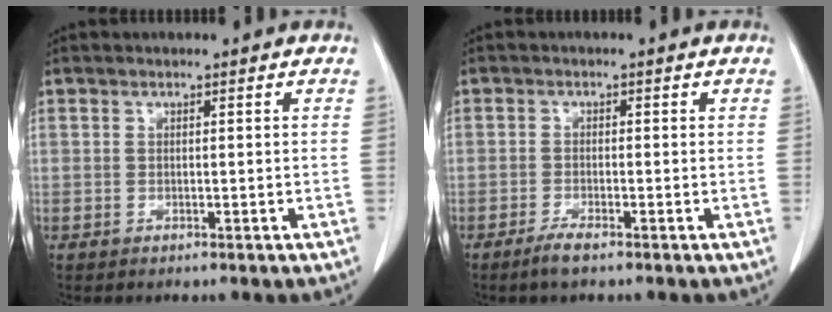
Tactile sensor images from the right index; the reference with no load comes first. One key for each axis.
{"total": 2.2, "fx": -1.6, "fy": 0.3, "fz": 1.5, "tx": -0.031, "ty": -0.002, "tz": -0.033}